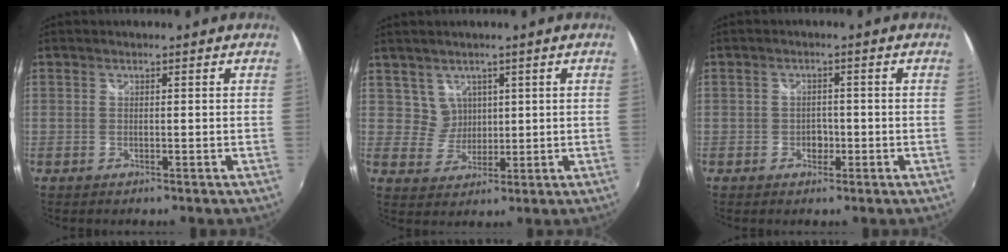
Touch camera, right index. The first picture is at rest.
{"total": 3.8, "force": [2.0, 3.2, 0.0], "torque": [0.008, 0.006, 0.042]}
{"total": 2.3, "force": [-0.8, 2.0, 0.9], "torque": [-0.014, 0.002, -0.012]}